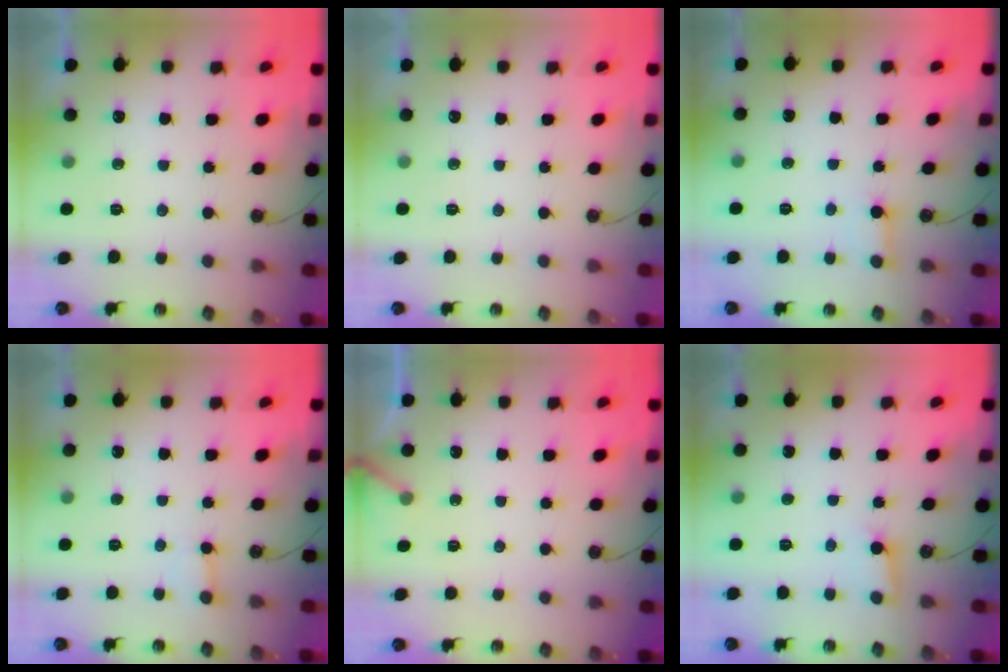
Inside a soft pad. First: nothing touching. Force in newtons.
{"total": 0.0}
{"total": 2.6, "press": 2.6, "slide": 0.1}
{"total": 2.5, "press": 2.5, "slide": 0.1}
{"total": 2.8, "press": 2.8, "slide": 0.2}
{"total": 2.9, "press": 2.9, "slide": 0.2}